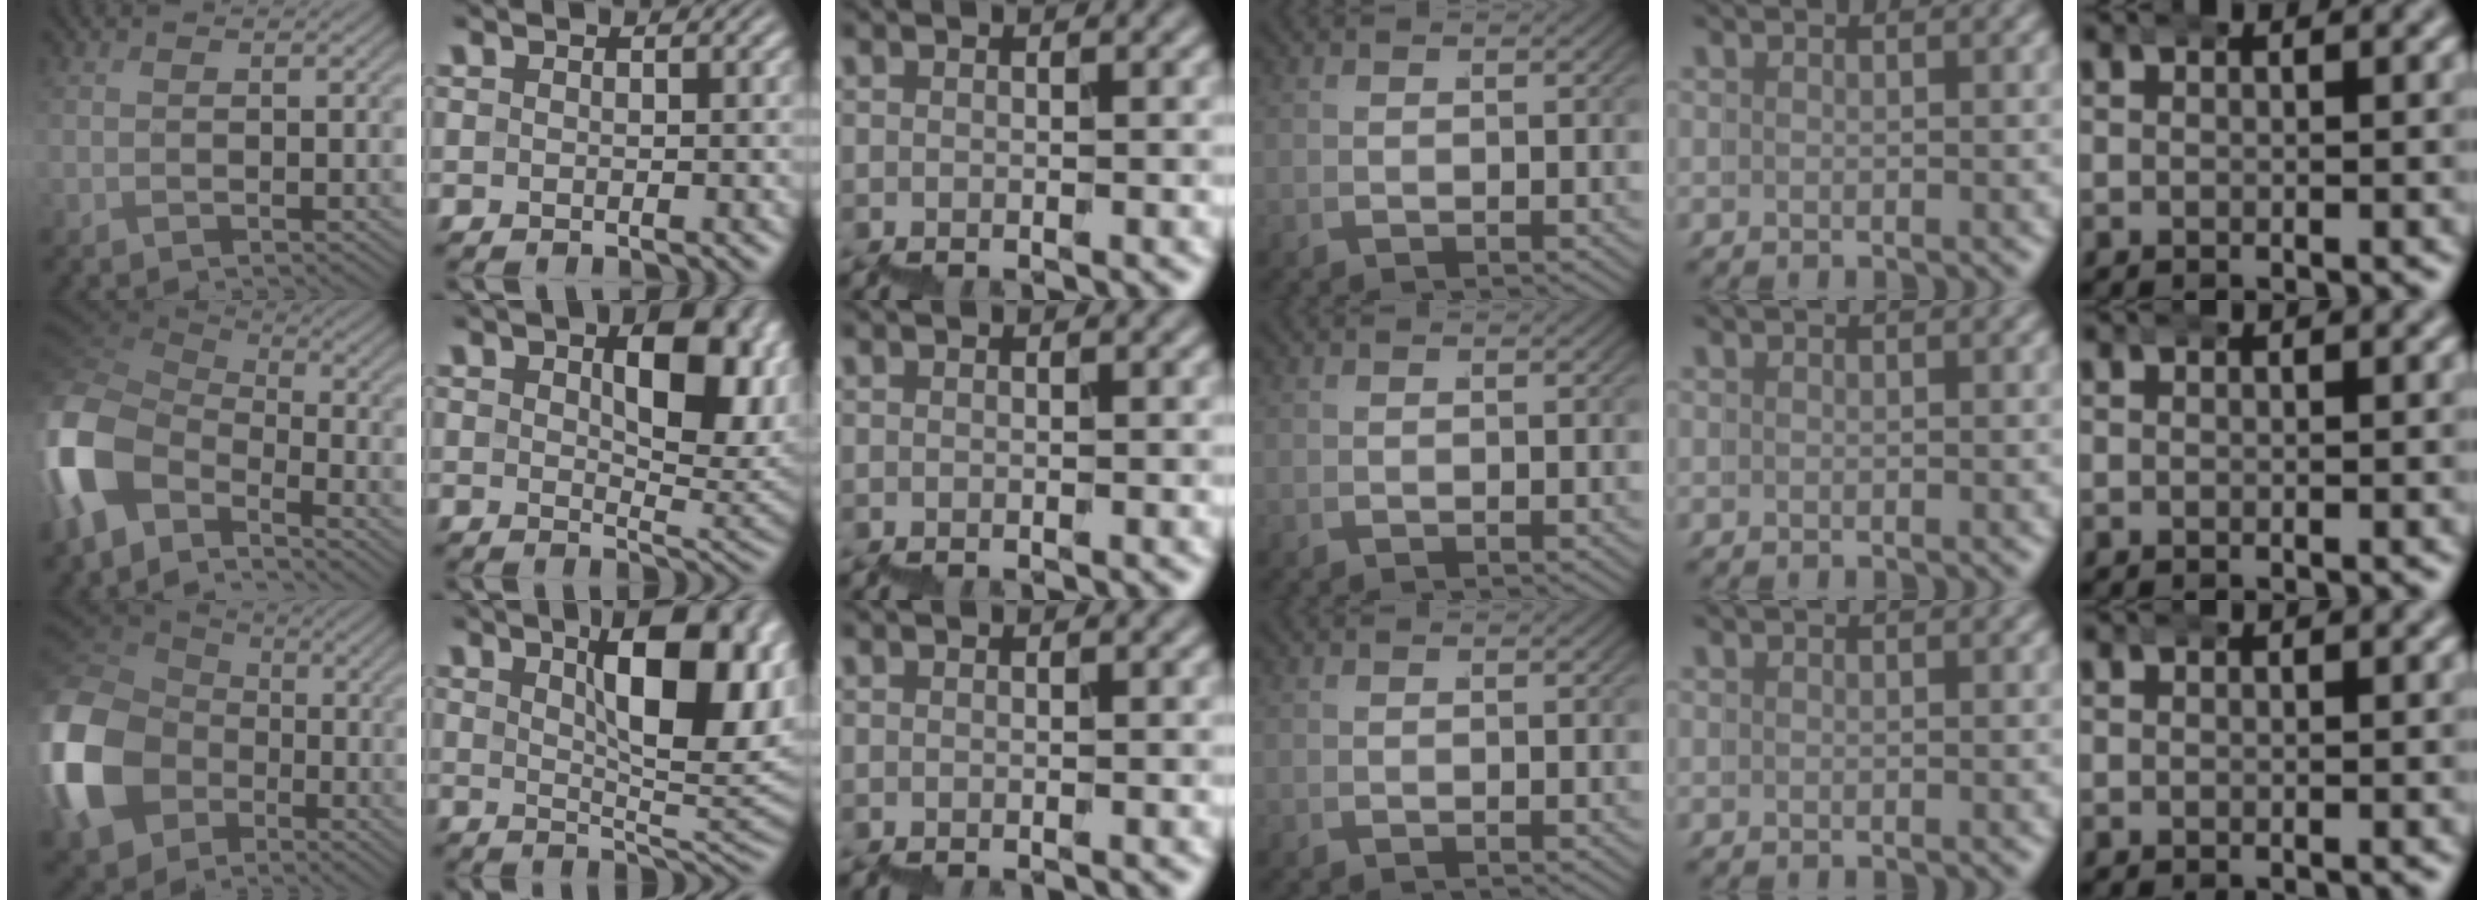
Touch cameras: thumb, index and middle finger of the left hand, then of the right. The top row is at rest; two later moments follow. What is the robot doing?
{"motion": "wrap", "object": "bandana"}